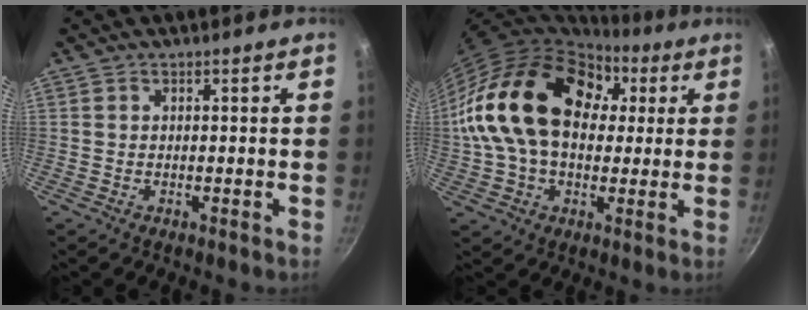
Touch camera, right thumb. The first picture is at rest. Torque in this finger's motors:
{"motor_torque": [-1.42, 3.11, 2.19, -0.27, 0.59]}